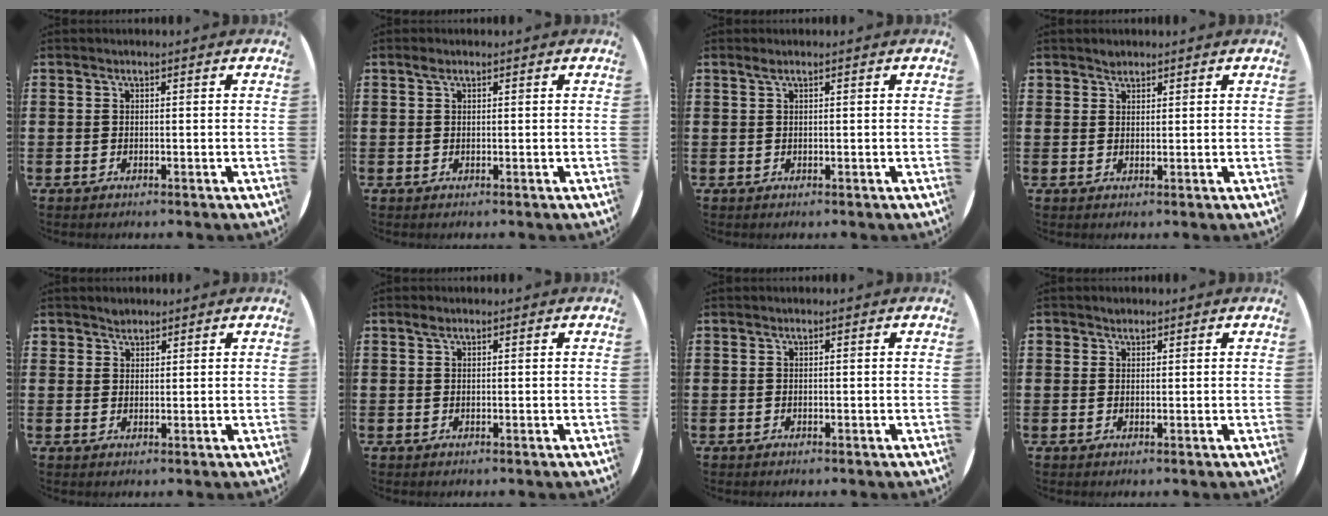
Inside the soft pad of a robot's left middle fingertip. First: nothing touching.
{"total": 0.6, "force": [0.4, 0.3, 0.4], "torque": [-0.008, 0.004, 0.007]}
{"total": 0.6, "force": [0.3, 0.0, 0.5], "torque": [-0.007, 0.001, 0.006]}
{"total": 1.4, "force": [1.3, 0.6, -0.1], "torque": [0.008, -0.002, 0.024]}
{"total": 1.8, "force": [1.6, 0.8, -0.1], "torque": [0.000, 0.002, 0.032]}
{"total": 0.7, "force": [0.4, 0.4, 0.4], "torque": [0.000, 0.000, 0.006]}
{"total": 0.0}
{"total": 1.1, "force": [0.9, 0.6, 0.0], "torque": [0.008, -0.001, 0.016]}